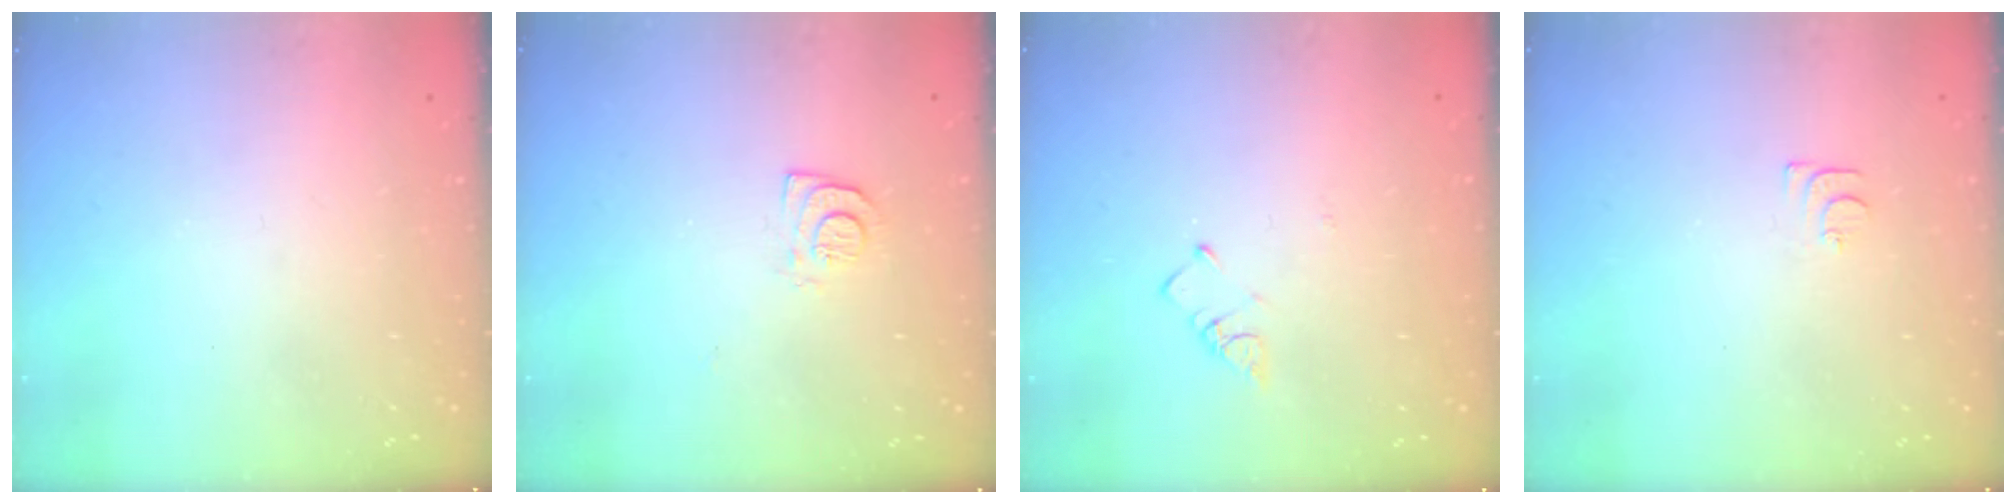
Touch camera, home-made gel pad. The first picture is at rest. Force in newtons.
{"total": 6.8, "press": 6.7, "slide": 0.7}
{"total": 2.6, "press": 2.6, "slide": 0.5}
{"total": 5.2, "press": 5.1, "slide": 0.6}